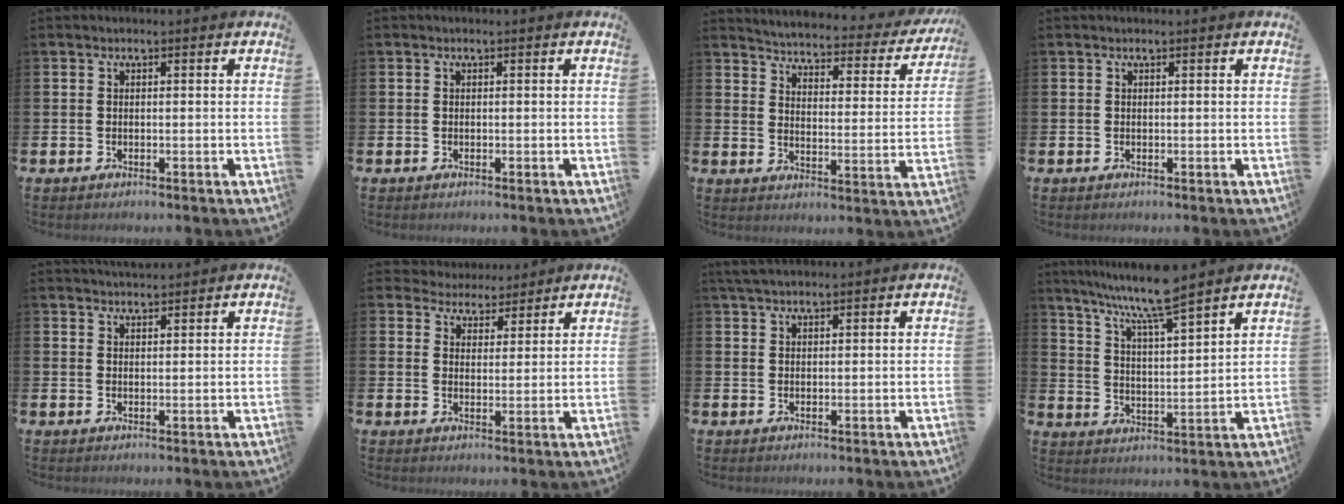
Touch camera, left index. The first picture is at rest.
{"total": 0.0}
{"total": 3.2, "force": [3.1, 0.8, 0.7], "torque": [-0.039, -0.032, 0.044]}
{"total": 0.0}
{"total": 2.6, "force": [2.5, 0.4, 0.2], "torque": [0.001, -0.012, 0.044]}
{"total": 4.4, "force": [4.1, 1.4, -0.5], "torque": [-0.009, -0.025, 0.074]}
{"total": 2.8, "force": [2.4, 0.8, 1.1], "torque": [-0.025, 0.001, 0.046]}
{"total": 8.4, "force": [7.7, 0.2, 3.5], "torque": [-0.088, -0.043, 0.134]}